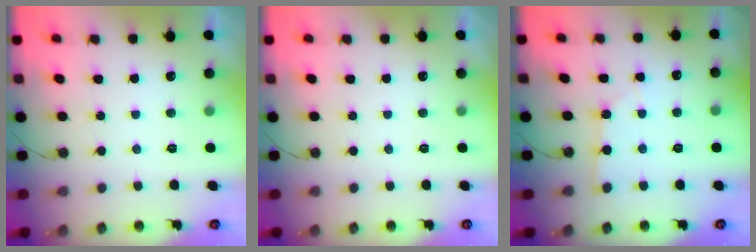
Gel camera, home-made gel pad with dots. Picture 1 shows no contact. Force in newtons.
{"total": 0.0}
{"total": 2.2, "press": 2.2, "slide": 0.4}